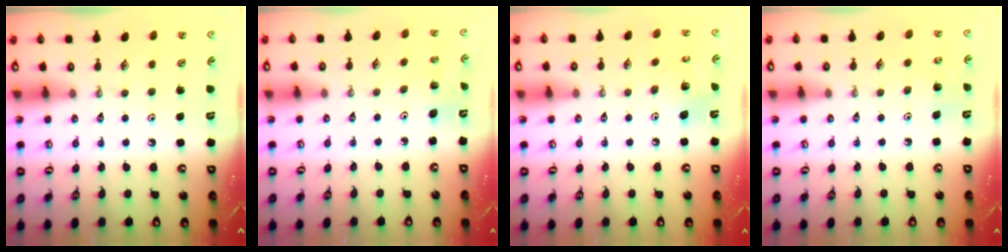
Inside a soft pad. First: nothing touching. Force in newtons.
{"total": 3.0, "press": 2.2, "slide": 2.0}
{"total": 10.5, "press": 10.3, "slide": 2.1}
{"total": 3.9, "press": 3.9, "slide": 0.3}